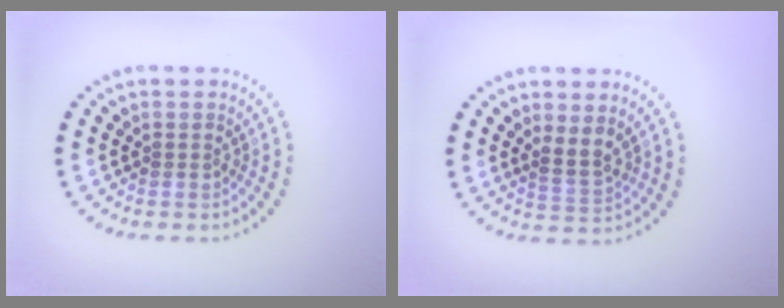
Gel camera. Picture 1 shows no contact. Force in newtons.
{"total": 1.8, "press": 1.5, "slide": 1.0}